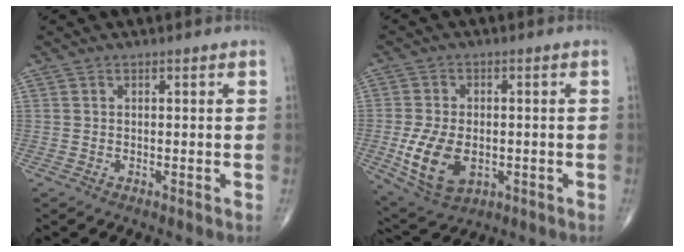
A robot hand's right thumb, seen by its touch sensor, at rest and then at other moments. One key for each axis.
{"total": 11.2, "fx": -2.3, "fy": 7.0, "fz": 8.5, "tx": -0.159, "ty": -0.006, "tz": -0.028}